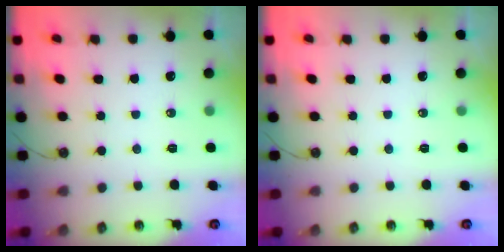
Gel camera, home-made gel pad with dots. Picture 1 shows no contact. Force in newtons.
{"total": 0.0}